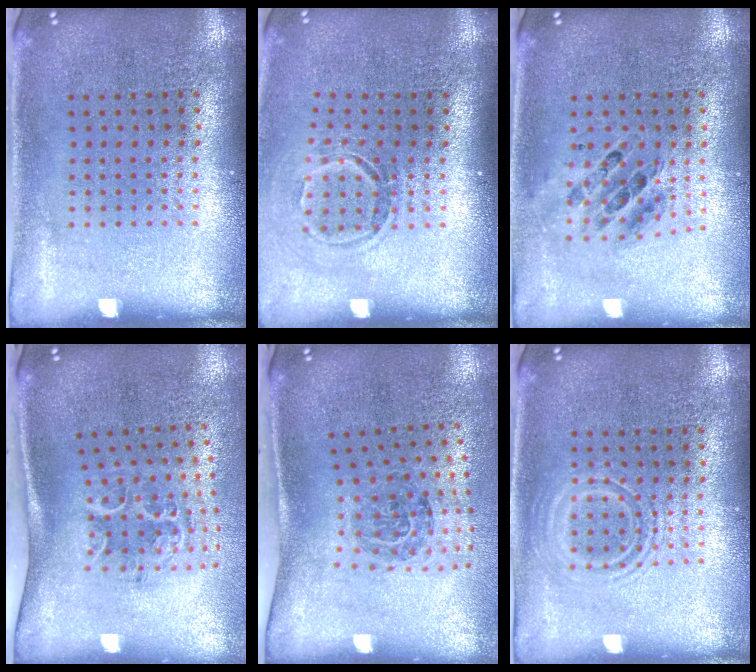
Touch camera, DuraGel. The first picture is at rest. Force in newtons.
{"total": 1.6, "press": 1.1, "slide": 1.2}
{"total": 0.6, "press": 0.6, "slide": 0.2}
{"total": 1.5, "press": 1.3, "slide": 0.8}
{"total": 1.8, "press": 1.2, "slide": 1.4}
{"total": 2.1, "press": 2.1, "slide": 0.3}